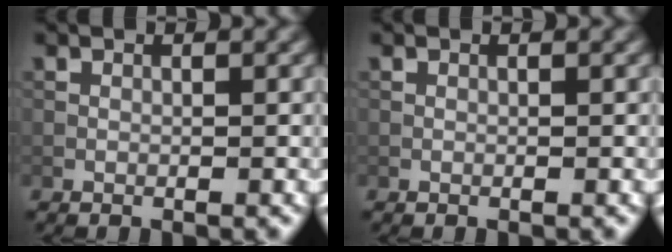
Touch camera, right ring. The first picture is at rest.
{"total": 0.0}